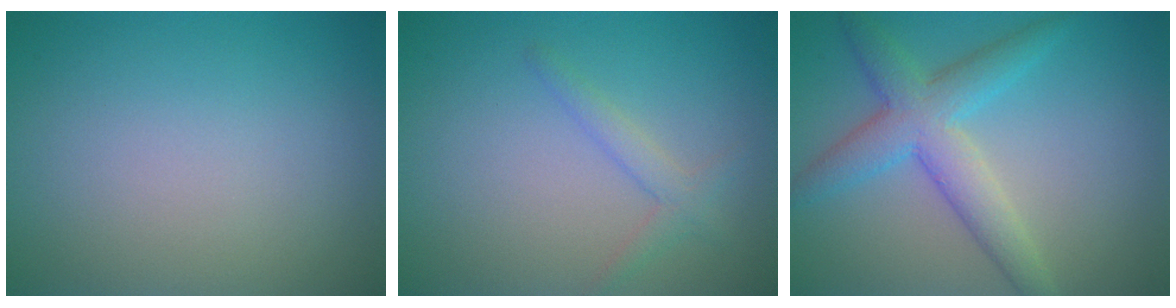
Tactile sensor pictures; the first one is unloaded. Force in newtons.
{"total": 1.7, "press": 1.7, "slide": 0.1}
{"total": 5.1, "press": 5.1, "slide": 0.1}